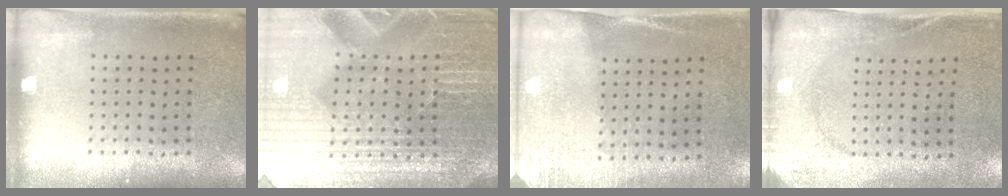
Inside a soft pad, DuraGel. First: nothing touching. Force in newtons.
{"total": 5.7, "press": 5.2, "slide": 2.2}
{"total": 2.7, "press": 2.3, "slide": 1.3}
{"total": 2.7, "press": 2.1, "slide": 1.7}